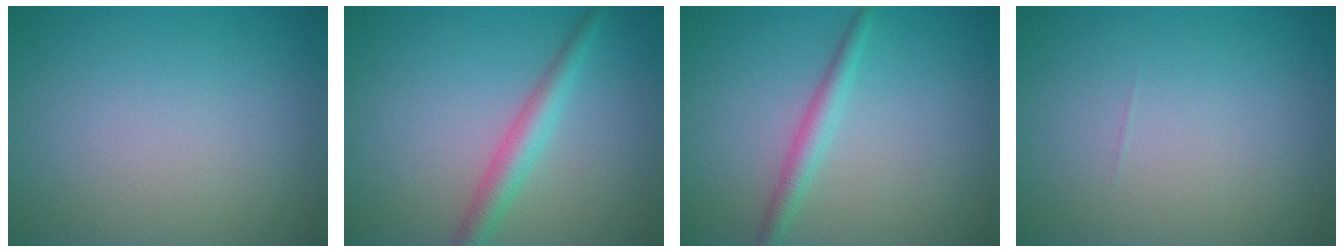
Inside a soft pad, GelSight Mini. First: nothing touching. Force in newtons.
{"total": 2.9, "press": 2.9, "slide": 0.1}
{"total": 2.2, "press": 2.1, "slide": 0.0}
{"total": 0.0}